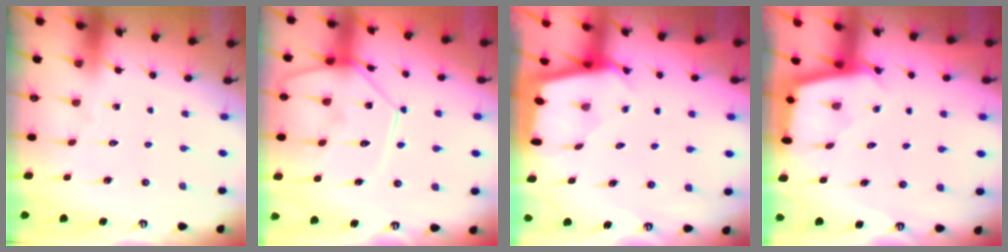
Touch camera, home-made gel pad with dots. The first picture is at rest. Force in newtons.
{"total": 12.3, "press": 12.2, "slide": 1.3}
{"total": 1.6, "press": 1.6, "slide": 0.2}
{"total": 2.4, "press": 2.4, "slide": 0.2}